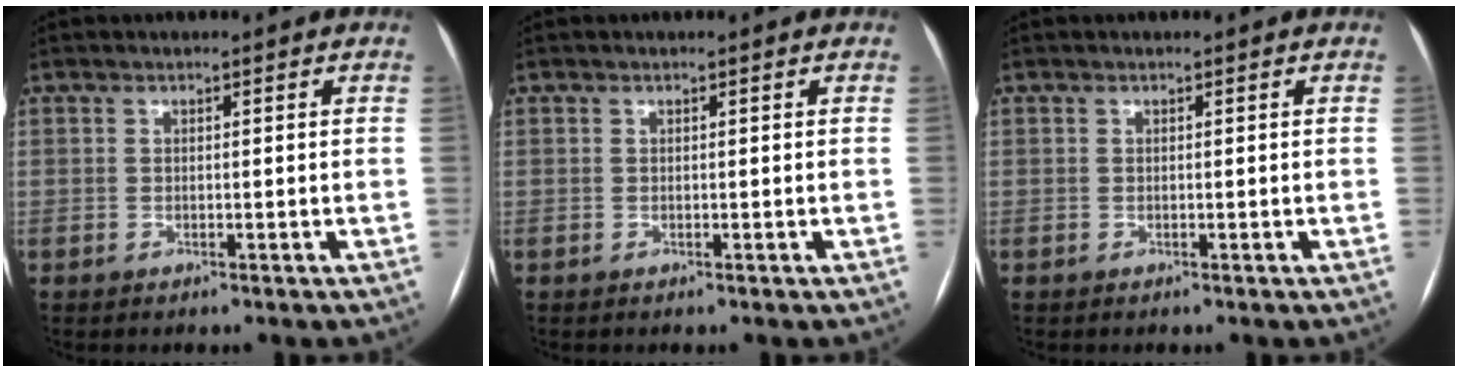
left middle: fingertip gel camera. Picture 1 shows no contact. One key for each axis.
{"total": 0.0}
{"total": 0.0}